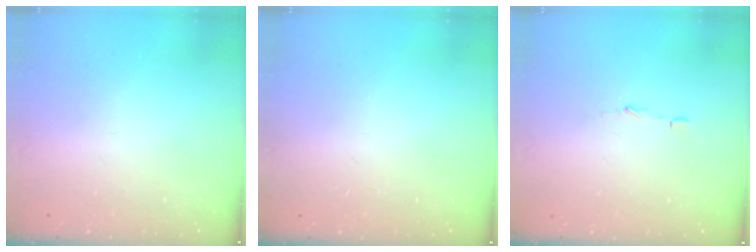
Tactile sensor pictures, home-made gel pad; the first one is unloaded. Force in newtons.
{"total": 1.4, "press": 1.4, "slide": 0.1}
{"total": 2.8, "press": 2.8, "slide": 0.2}